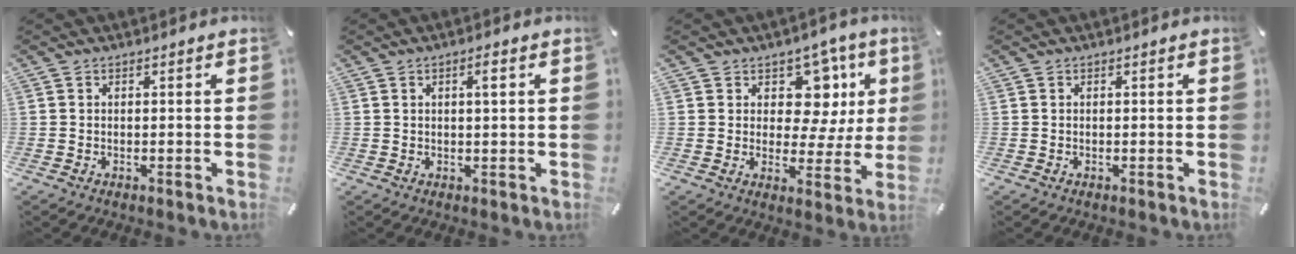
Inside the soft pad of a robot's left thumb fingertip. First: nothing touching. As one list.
[{"total": 2.4, "force": [0.8, 0.5, 2.1], "torque": [-0.044, 0.004, 0.011]}, {"total": 12.7, "force": [5.4, 9.2, 6.9], "torque": [-0.080, -0.036, 0.097]}, {"total": 0.0}]